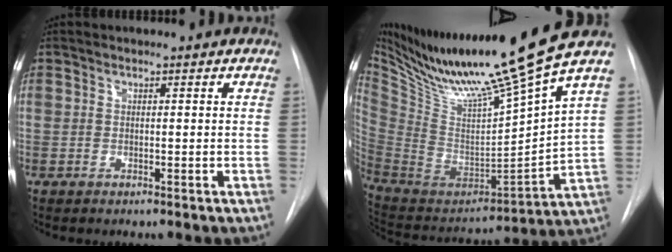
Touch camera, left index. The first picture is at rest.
{"total": 22.6, "force": [17.5, -1.4, 14.2], "torque": [-0.238, -0.042, 0.313]}